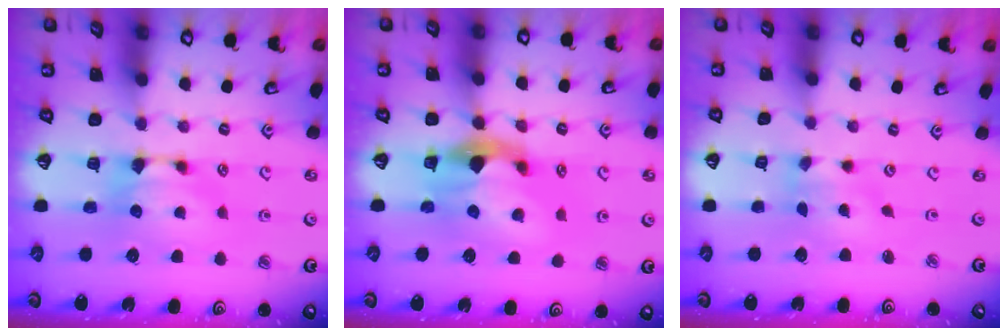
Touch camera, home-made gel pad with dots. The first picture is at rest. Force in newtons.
{"total": 5.5, "press": 5.1, "slide": 2.1}
{"total": 1.3, "press": 0.7, "slide": 1.0}